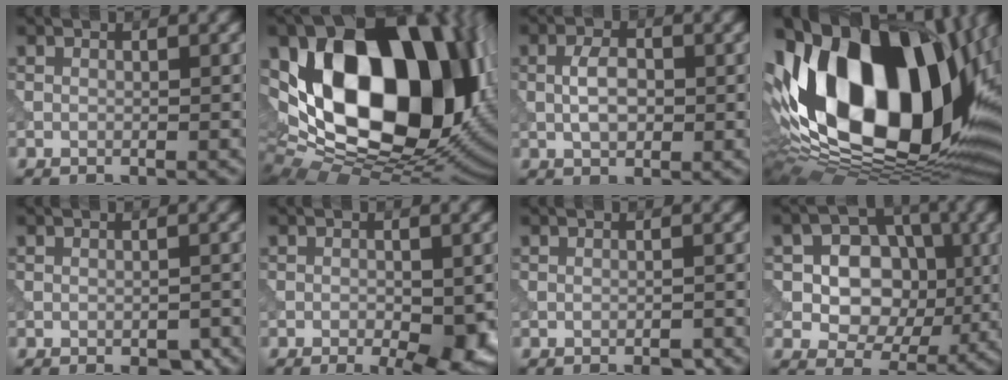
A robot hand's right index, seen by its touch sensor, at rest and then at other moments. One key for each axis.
{"total": 21.2, "fx": 3.5, "fy": 13.7, "fz": 15.8, "tx": -0.281, "ty": -0.013, "tz": 0.091}
{"total": 2.9, "fx": -0.2, "fy": 1.7, "fz": 2.4, "tx": -0.050, "ty": 0.002, "tz": -0.005}
{"total": 20.1, "fx": 3.3, "fy": 12.3, "fz": 15.5, "tx": -0.298, "ty": 0.013, "tz": 0.047}
{"total": 2.8, "fx": -1.8, "fy": 1.0, "fz": 1.9, "tx": -0.023, "ty": -0.011, "tz": -0.021}
{"total": 5.3, "fx": -1.8, "fy": 2.1, "fz": 4.5, "tx": -0.059, "ty": -0.010, "tz": -0.025}
{"total": 1.4, "fx": -1.1, "fy": 0.3, "fz": 0.9, "tx": -0.009, "ty": -0.006, "tz": -0.015}
{"total": 7.8, "fx": 0.6, "fy": 6.3, "fz": 4.5, "tx": -0.065, "ty": 0.017, "tz": -0.004}